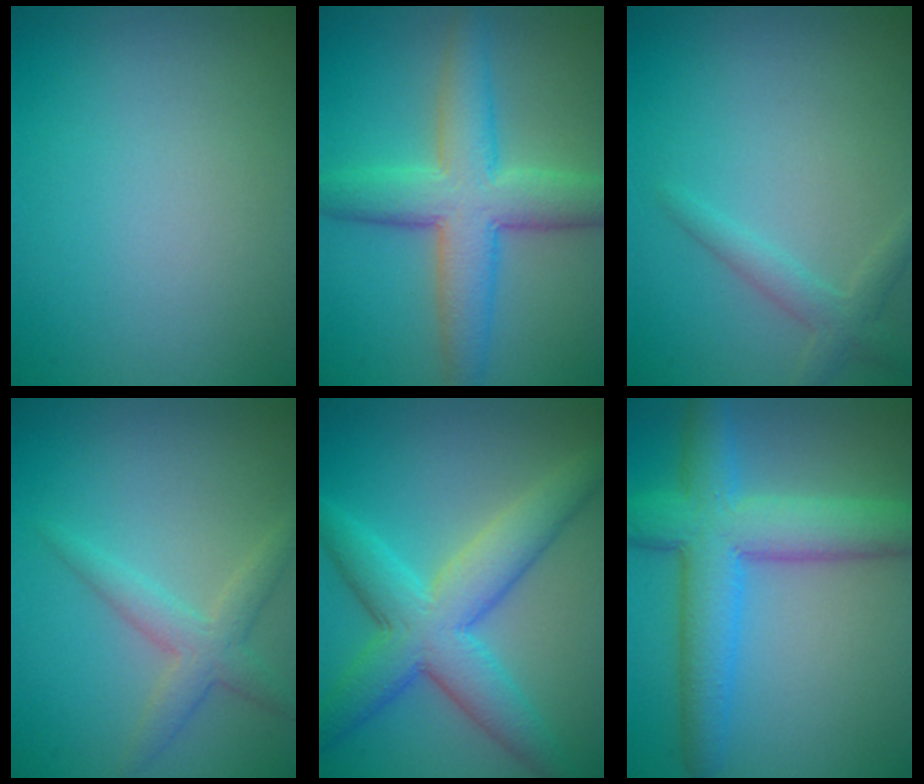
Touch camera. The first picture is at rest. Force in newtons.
{"total": 7.3, "press": 7.3, "slide": 0.2}
{"total": 2.0, "press": 2.0, "slide": 0.1}
{"total": 2.7, "press": 2.7, "slide": 0.0}
{"total": 7.3, "press": 7.3, "slide": 0.2}
{"total": 7.7, "press": 7.7, "slide": 0.2}